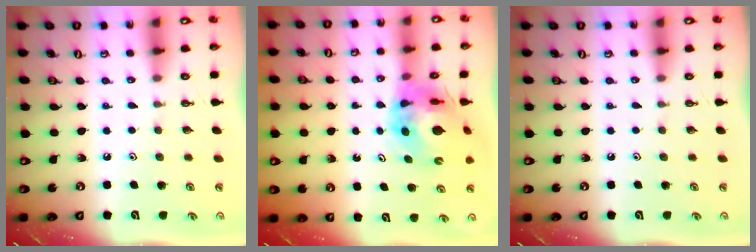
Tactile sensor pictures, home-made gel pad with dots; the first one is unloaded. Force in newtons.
{"total": 12.0, "press": 11.9, "slide": 1.4}
{"total": 0.0}